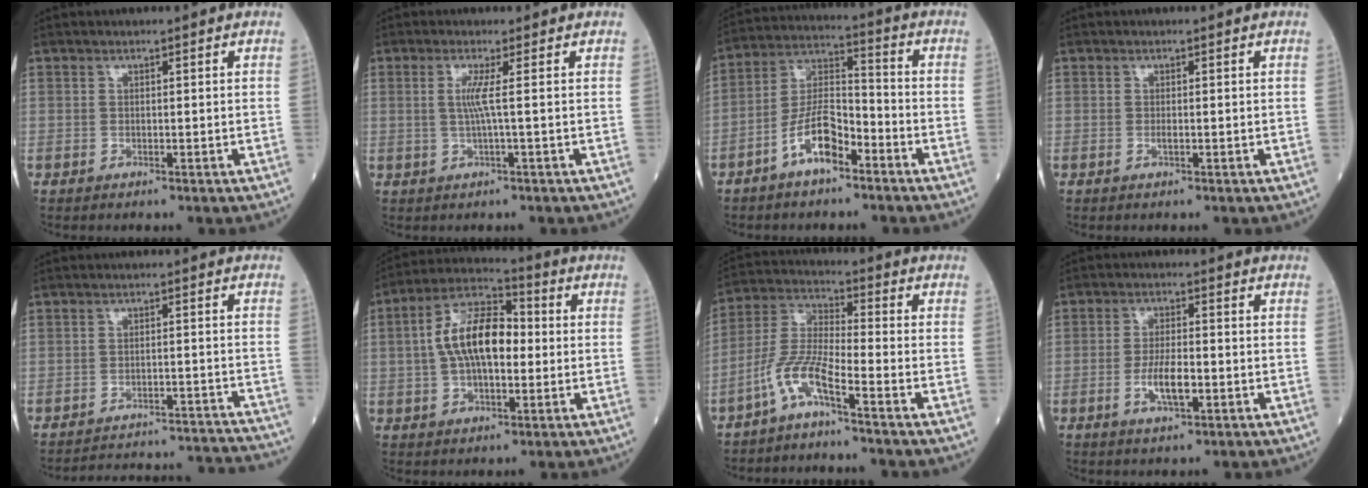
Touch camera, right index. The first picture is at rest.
{"total": 2.8, "force": [0.2, -0.8, 2.7], "torque": [-0.058, -0.003, 0.003]}
{"total": 9.1, "force": [-5.1, 3.2, 6.9], "torque": [-0.142, 0.015, -0.098]}
{"total": 0.6, "force": [-0.2, 0.1, 0.5], "torque": [-0.011, 0.001, -0.001]}
{"total": 17.8, "force": [-17.5, 0.7, 2.9], "torque": [-0.042, 0.005, -0.216]}
{"total": 12.0, "force": [0.5, 5.3, 10.8], "torque": [-0.212, 0.026, 0.004]}
{"total": 7.3, "force": [-4.6, 0.6, 5.6], "torque": [-0.130, 0.001, -0.099]}
{"total": 5.3, "force": [-1.6, 1.5, 4.9], "torque": [-0.093, -0.001, -0.026]}